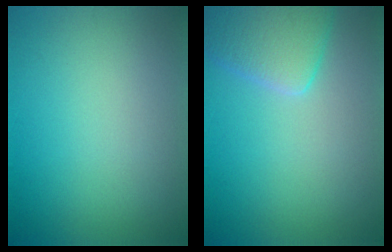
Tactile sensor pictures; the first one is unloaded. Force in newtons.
{"total": 4.2, "press": 4.1, "slide": 0.2}